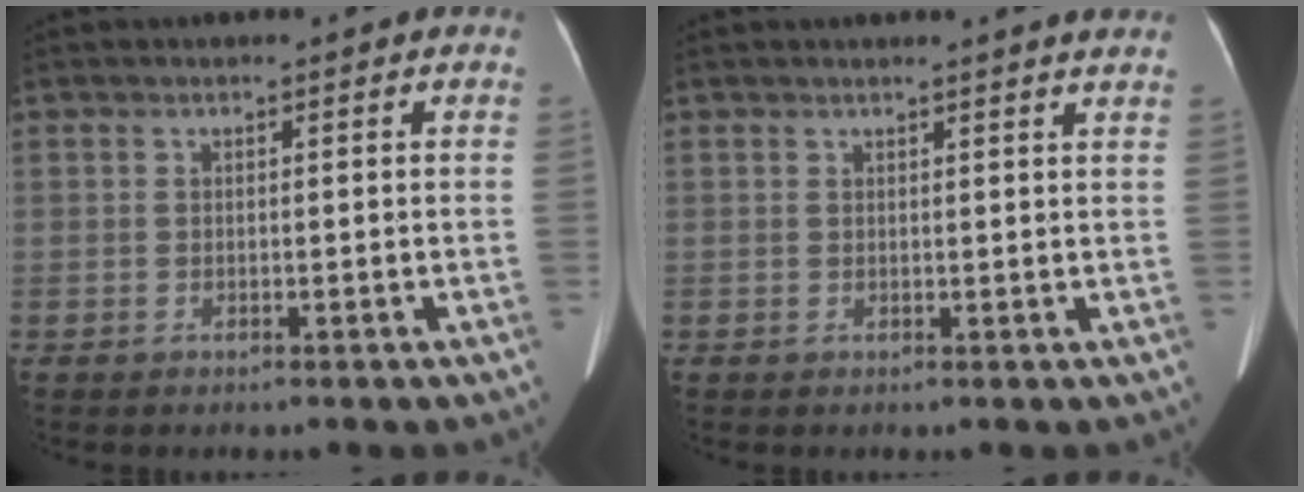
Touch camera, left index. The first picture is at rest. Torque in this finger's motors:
{"motor_torque": [0.40, -0.72, 0.15, 0.06]}